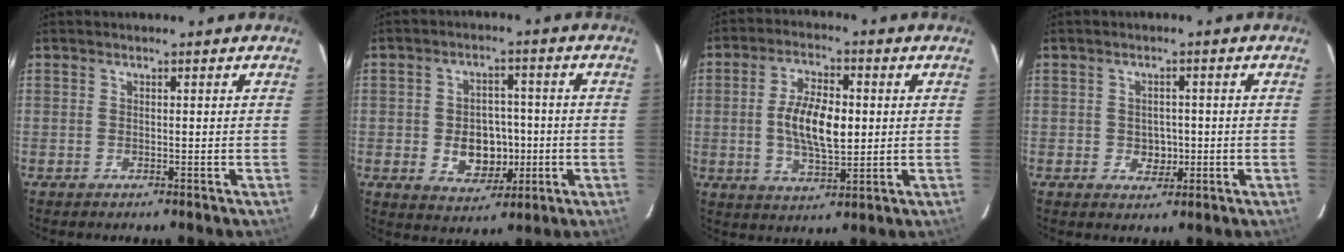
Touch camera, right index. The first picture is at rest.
{"total": 8.9, "force": [-1.7, 6.7, 5.6], "torque": [-0.112, 0.005, -0.010]}
{"total": 10.3, "force": [0.3, 4.5, 9.2], "torque": [-0.174, 0.004, 0.007]}
{"total": 3.5, "force": [-0.6, 3.0, 1.7], "torque": [-0.029, 0.005, -0.002]}